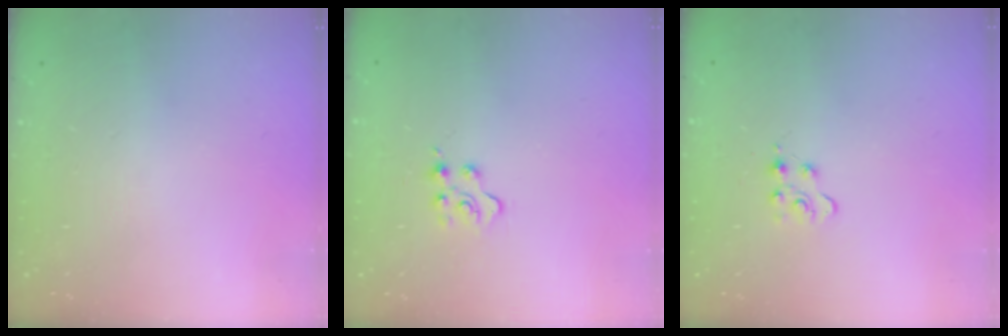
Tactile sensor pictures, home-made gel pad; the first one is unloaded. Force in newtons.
{"total": 3.6, "press": 3.5, "slide": 0.4}
{"total": 3.6, "press": 3.5, "slide": 0.5}